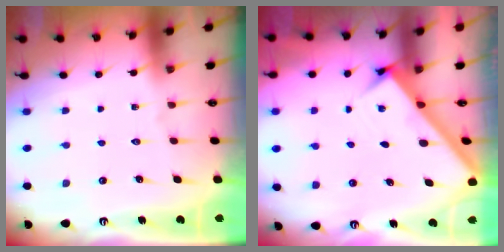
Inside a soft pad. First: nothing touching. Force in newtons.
{"total": 2.4, "press": 2.4, "slide": 0.2}